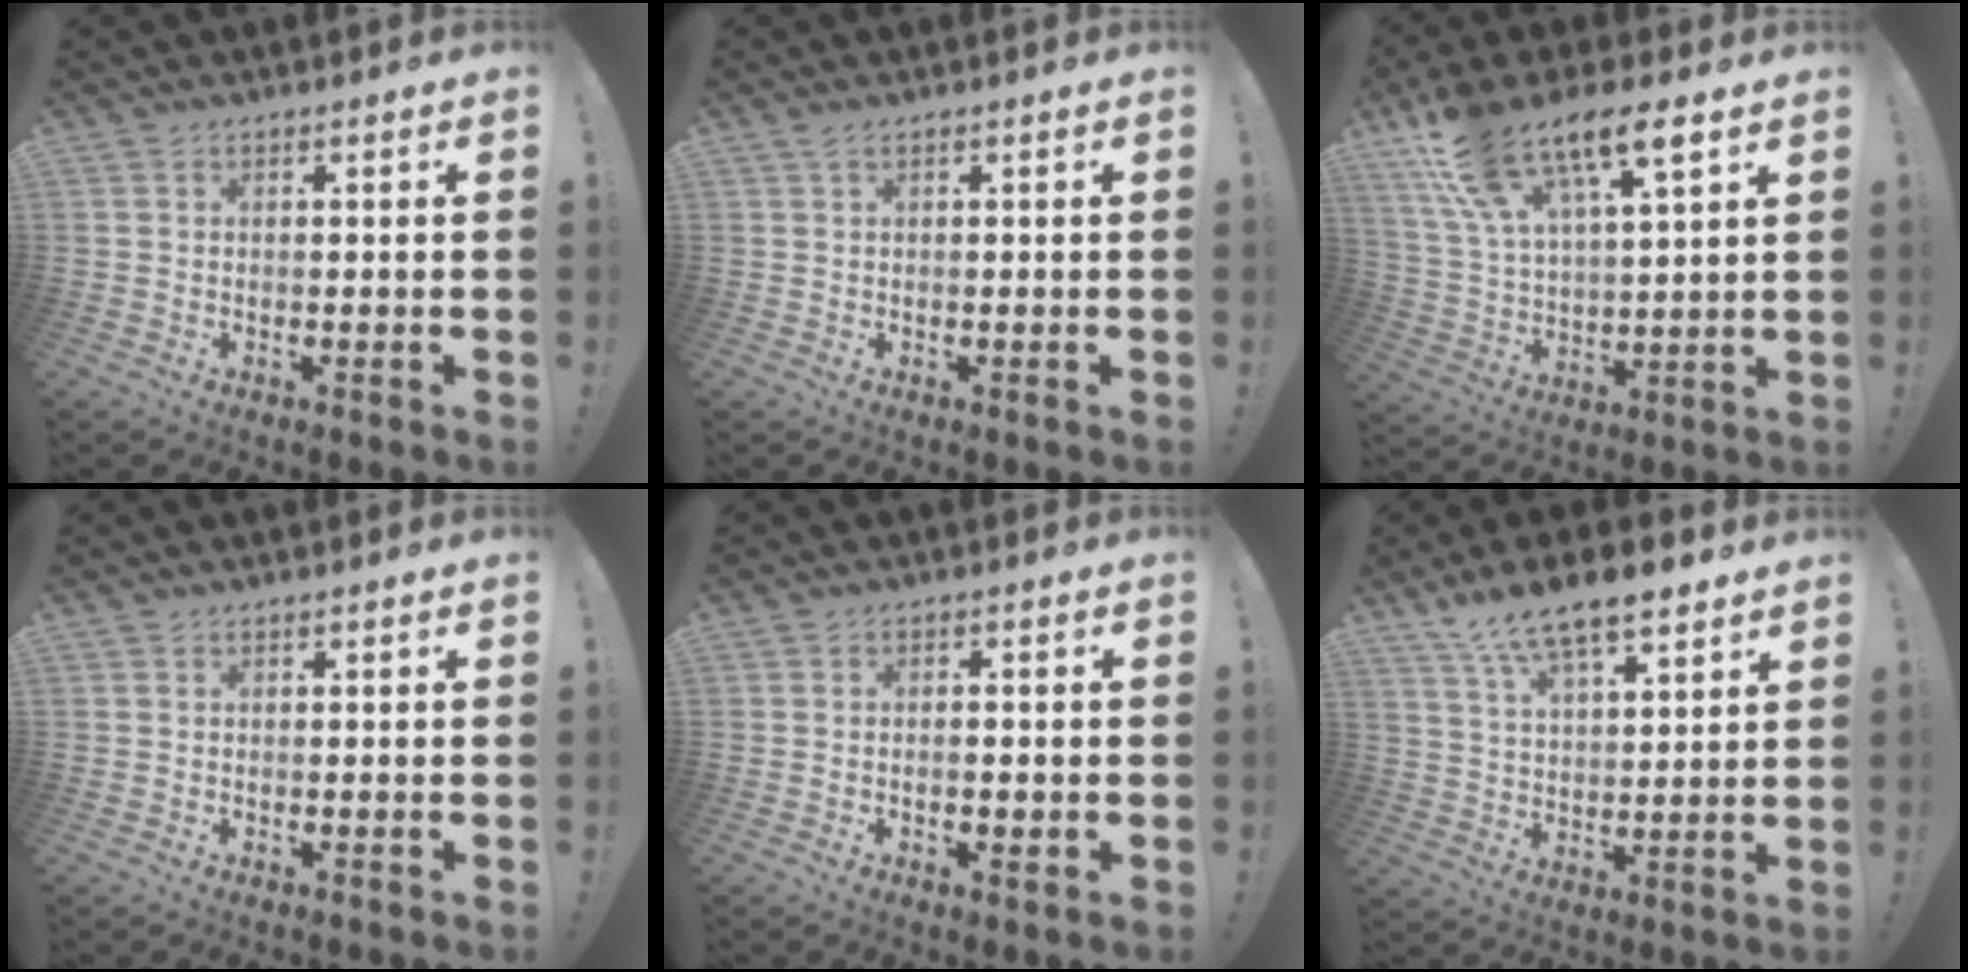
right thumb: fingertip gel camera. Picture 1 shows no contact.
{"total": 1.0, "force": [0.8, 0.1, 0.6], "torque": [-0.008, -0.001, 0.013]}
{"total": 16.1, "force": [10.7, 5.7, 10.6], "torque": [-0.191, -0.058, 0.187]}
{"total": 0.0}
{"total": 2.2, "force": [-0.9, 0.9, 1.8], "torque": [-0.028, 0.003, -0.014]}
{"total": 12.1, "force": [9.1, 4.0, 6.9], "torque": [-0.124, -0.050, 0.163]}